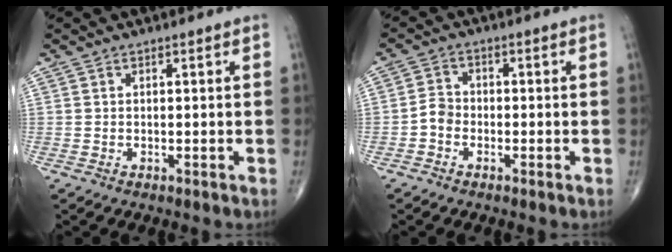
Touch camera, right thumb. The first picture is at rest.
{"total": 2.9, "force": [-1.3, 2.3, 1.3], "torque": [-0.014, 0.011, -0.033]}